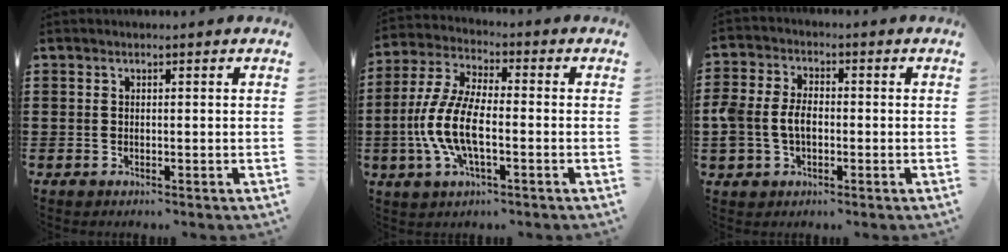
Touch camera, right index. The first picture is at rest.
{"total": 9.6, "force": [-2.5, 3.7, 8.5], "torque": [-0.205, -0.015, -0.053]}
{"total": 5.1, "force": [-0.9, 3.5, 3.6], "torque": [-0.099, -0.001, -0.025]}